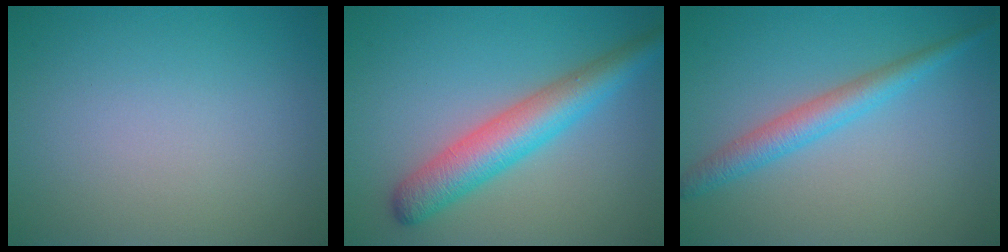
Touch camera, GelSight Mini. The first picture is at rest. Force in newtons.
{"total": 5.5, "press": 5.5, "slide": 0.3}
{"total": 3.1, "press": 3.1, "slide": 0.1}